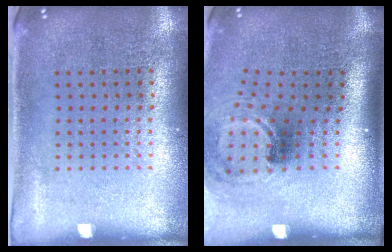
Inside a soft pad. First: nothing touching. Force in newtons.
{"total": 1.8, "press": 1.2, "slide": 1.4}